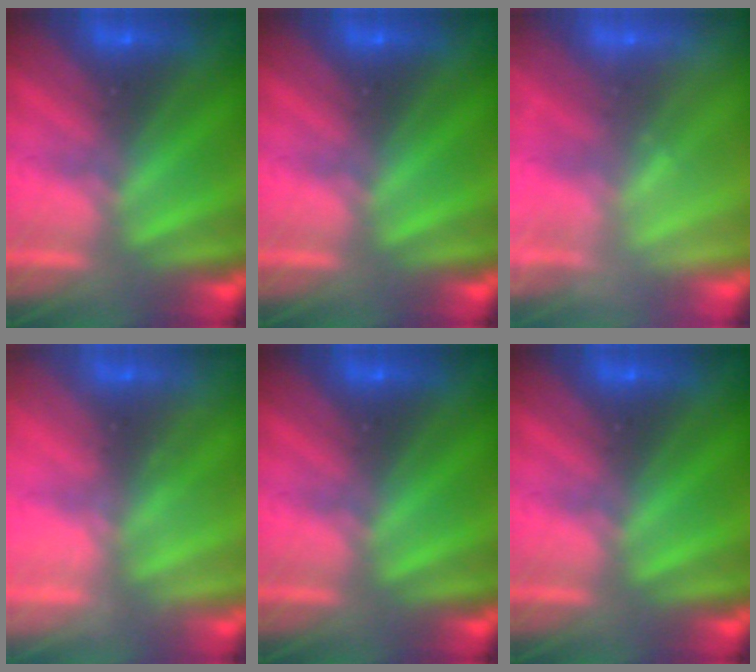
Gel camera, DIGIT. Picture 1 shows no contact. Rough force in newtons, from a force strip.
{"total": 0.0}
{"total": 2.2}
{"total": 2.0}
{"total": 0.0}
{"total": 0.0}